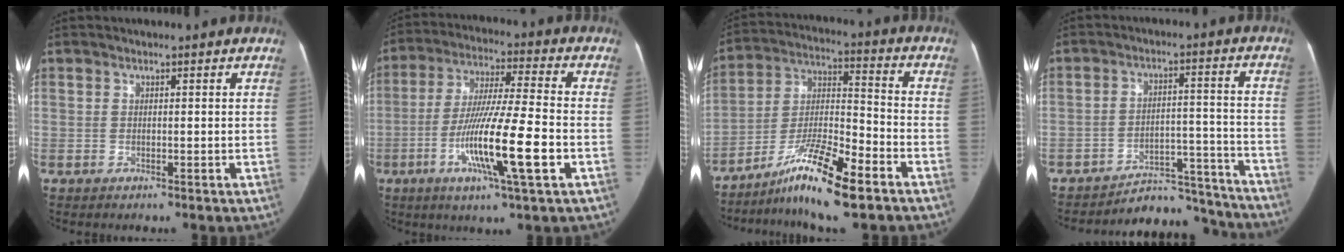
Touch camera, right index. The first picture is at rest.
{"total": 15.0, "force": [-4.7, 0.3, 14.2], "torque": [-0.266, -0.016, -0.087]}
{"total": 14.1, "force": [-9.0, 1.3, 10.7], "torque": [-0.207, -0.010, -0.158]}
{"total": 11.7, "force": [-11.4, 2.7, -0.3], "torque": [0.032, 0.063, -0.162]}